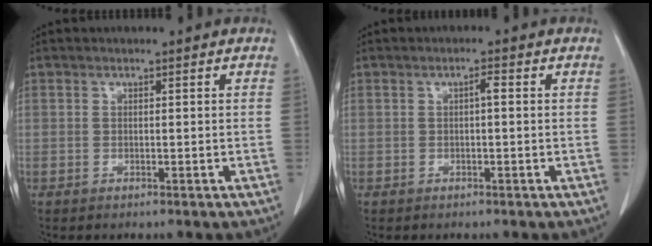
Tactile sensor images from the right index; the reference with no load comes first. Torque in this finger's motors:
{"motor_torque": [0.21, -0.12, 0.08, 0.03]}